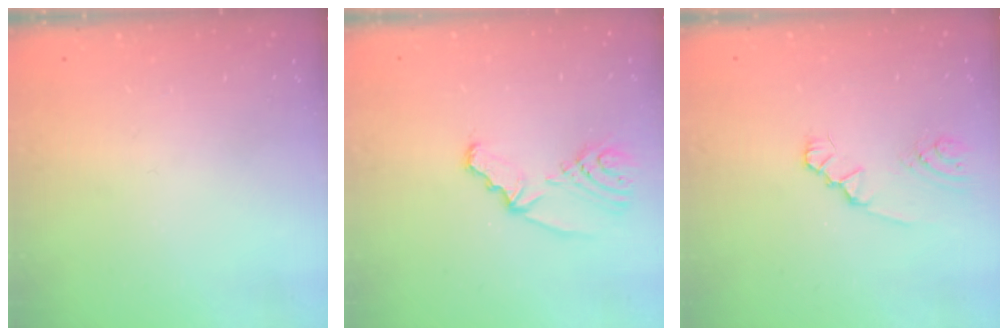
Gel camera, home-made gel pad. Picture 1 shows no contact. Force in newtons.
{"total": 6.8, "press": 5.7, "slide": 3.7}
{"total": 1.9, "press": 1.9, "slide": 0.2}